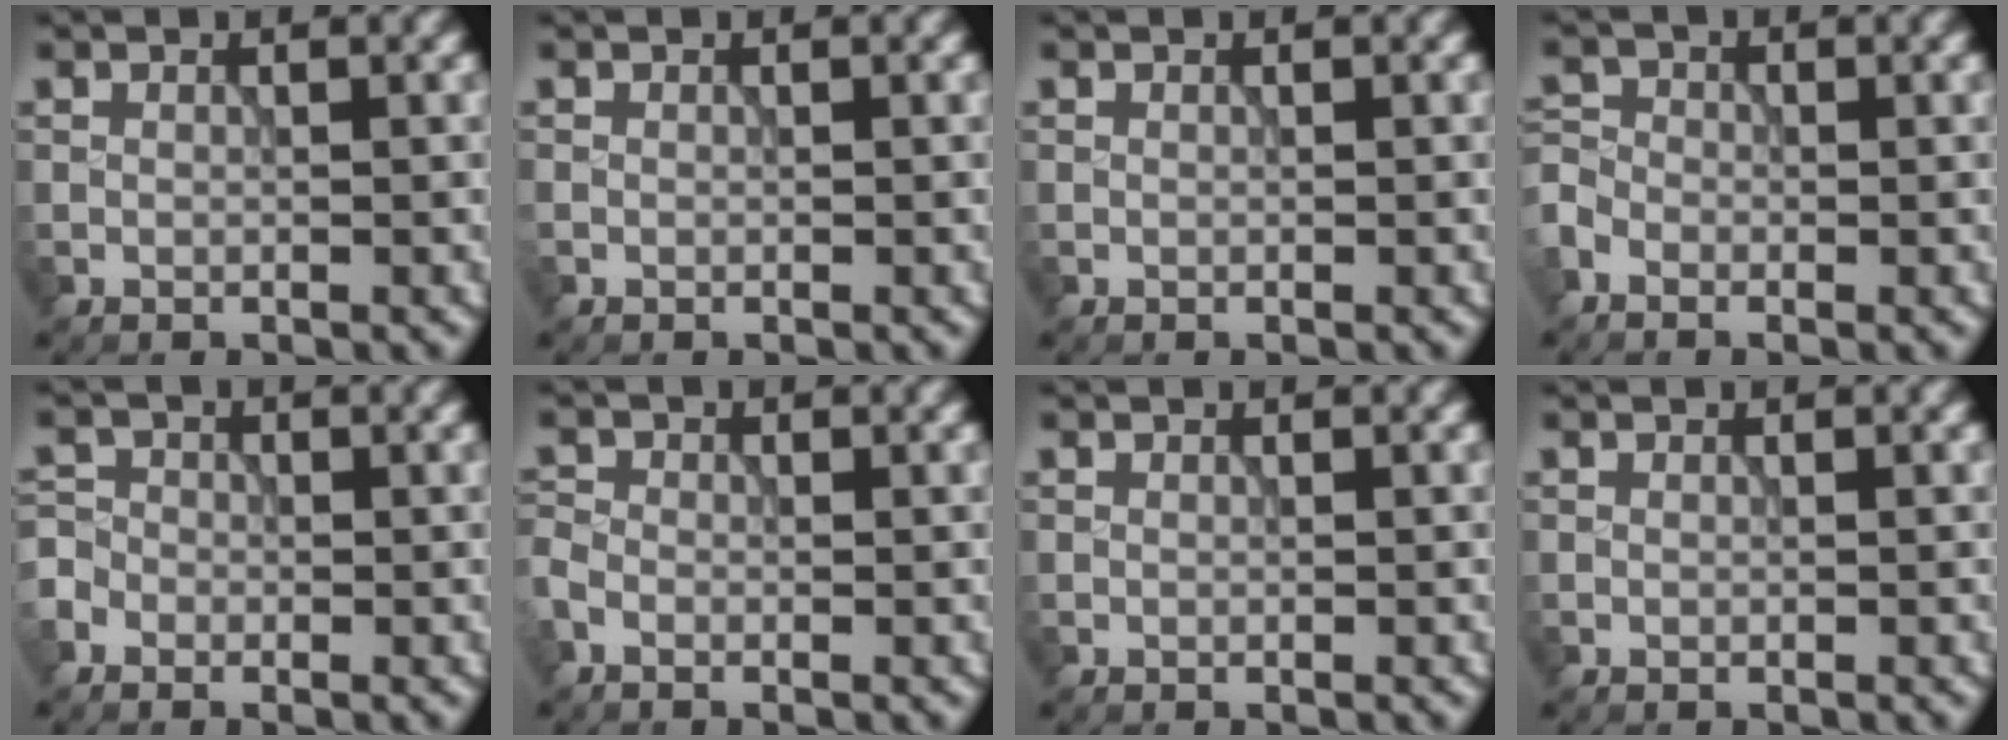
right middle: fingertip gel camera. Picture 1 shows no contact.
{"total": 0.0}
{"total": 0.0}
{"total": 2.4, "force": [-1.4, 1.7, 1.0], "torque": [-0.028, 0.000, -0.032]}
{"total": 2.4, "force": [-1.3, 1.8, 0.7], "torque": [-0.014, 0.006, -0.029]}
{"total": 1.4, "force": [-0.8, 0.8, 0.7], "torque": [-0.018, 0.000, -0.029]}
{"total": 0.0}
{"total": 0.0}